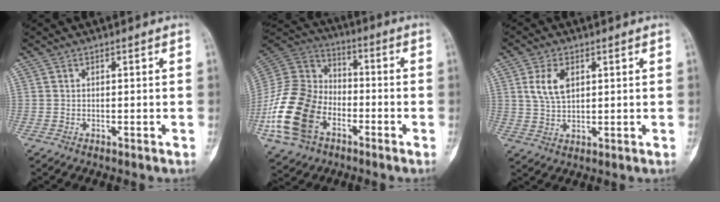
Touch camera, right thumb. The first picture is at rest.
{"total": 19.9, "force": [-7.5, 13.9, 12.1], "torque": [-0.236, 0.049, -0.142]}
{"total": 6.1, "force": [2.1, 3.5, 4.5], "torque": [-0.081, -0.003, 0.043]}